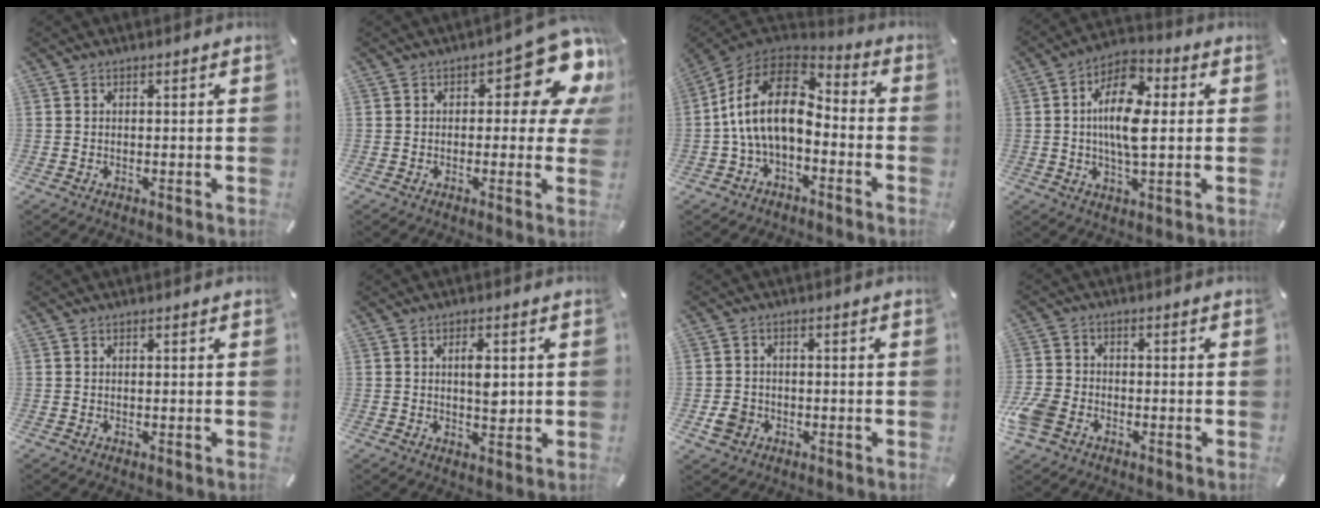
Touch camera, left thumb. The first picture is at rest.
{"total": 13.9, "force": [6.1, 6.1, 10.8], "torque": [-0.129, -0.048, 0.102]}
{"total": 16.2, "force": [-1.2, 10.1, 12.6], "torque": [-0.265, 0.020, -0.027]}
{"total": 12.5, "force": [1.2, 6.0, 10.9], "torque": [-0.208, 0.001, 0.017]}
{"total": 0.0}
{"total": 4.7, "force": [0.6, 2.4, 4.0], "torque": [-0.058, -0.003, 0.004]}
{"total": 4.6, "force": [-1.7, 3.9, 1.6], "torque": [-0.030, 0.001, -0.034]}
{"total": 6.7, "force": [-3.2, 4.9, 3.3], "torque": [-0.079, 0.015, -0.061]}